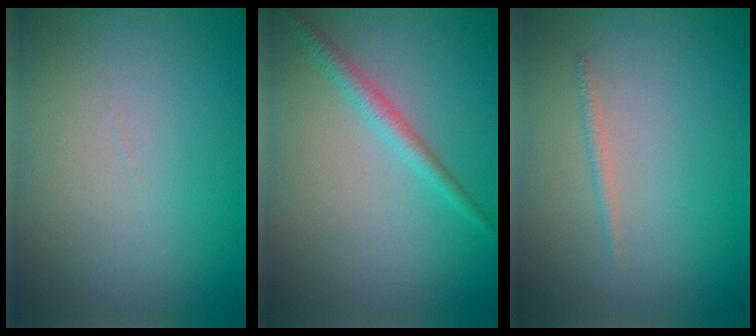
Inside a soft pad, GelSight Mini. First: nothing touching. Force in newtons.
{"total": 1.8, "press": 1.8, "slide": 0.1}
{"total": 0.7, "press": 0.7, "slide": 0.1}